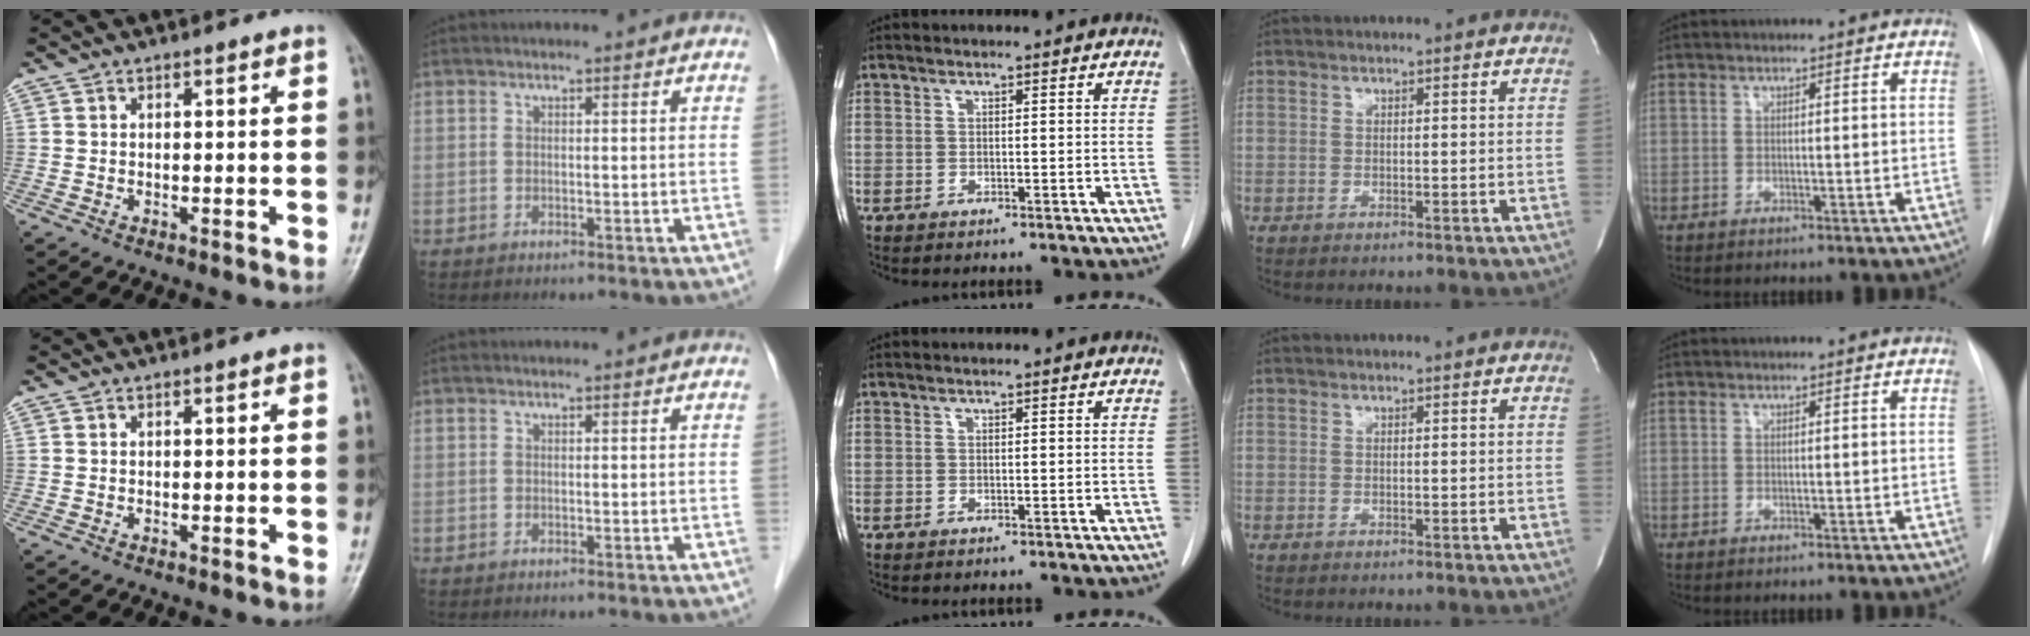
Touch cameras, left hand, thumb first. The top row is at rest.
{}